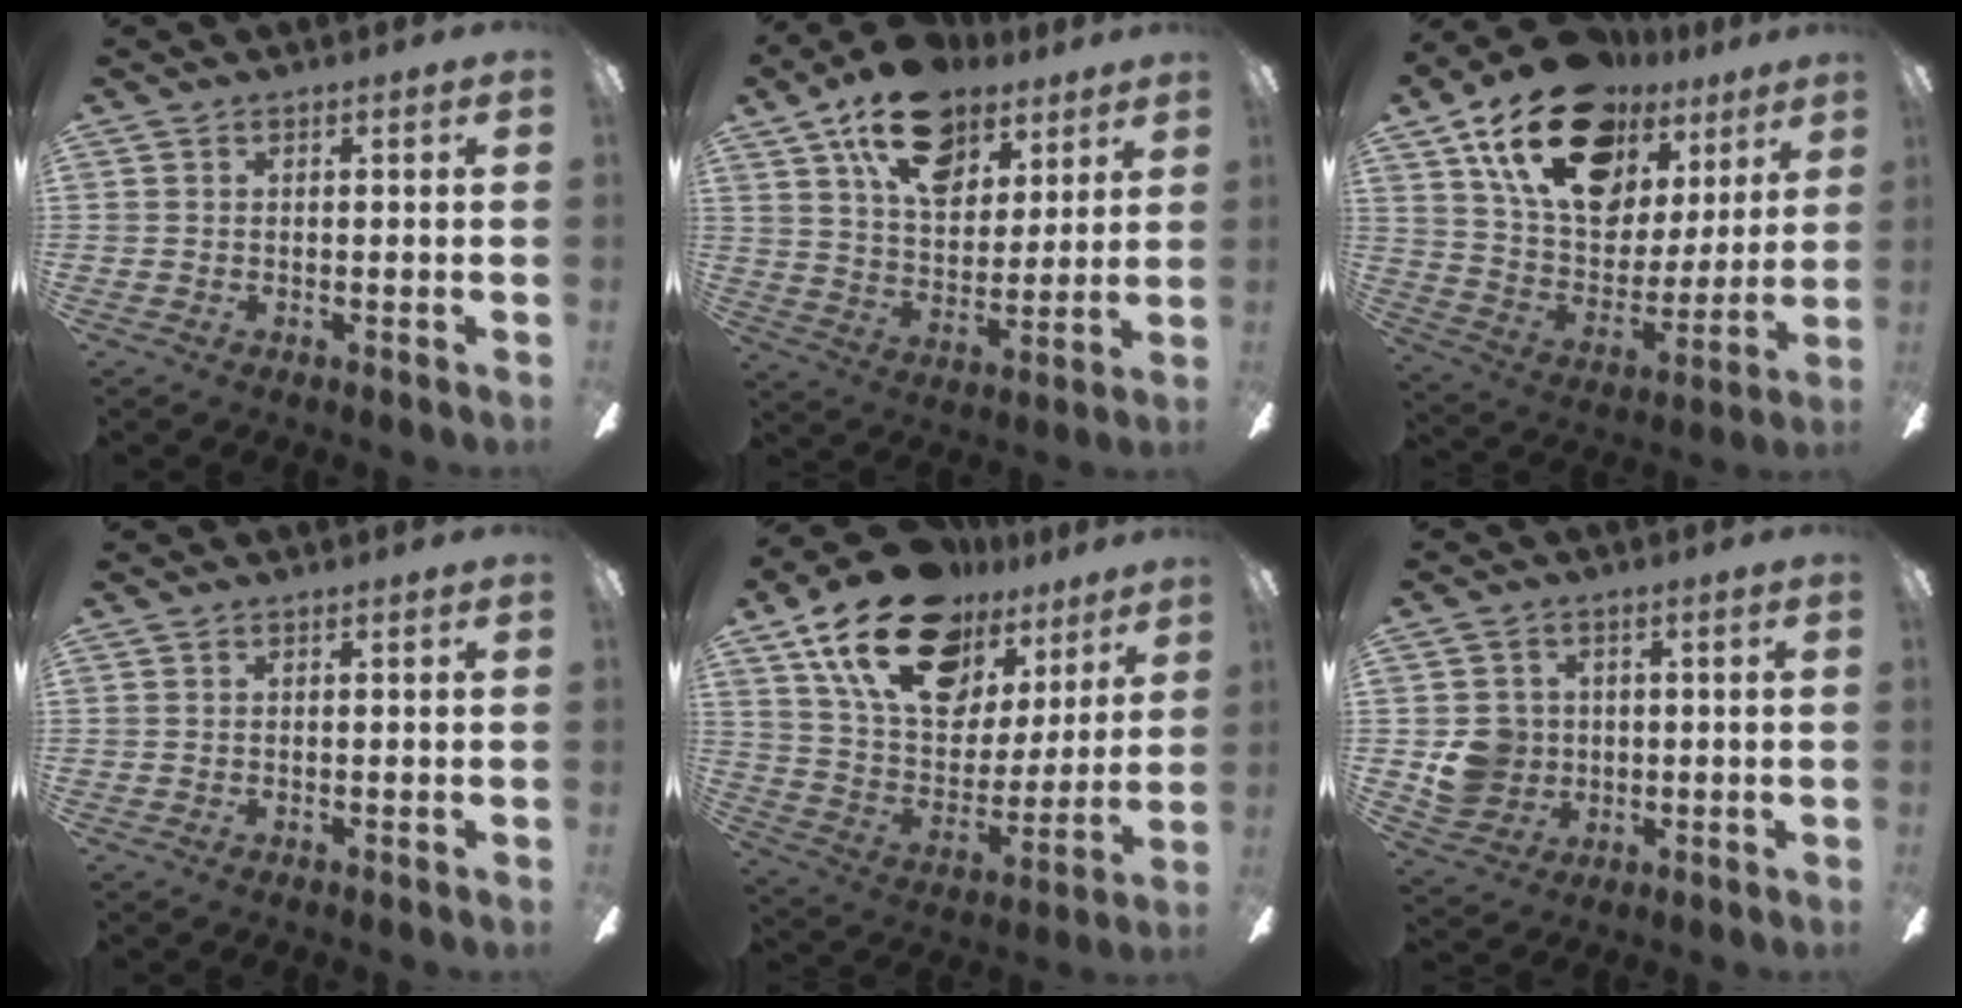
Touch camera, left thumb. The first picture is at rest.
{"total": 19.1, "force": [11.8, 11.0, 10.4], "torque": [-0.169, -0.047, 0.209]}
{"total": 23.9, "force": [14.6, 13.8, 12.9], "torque": [-0.215, -0.069, 0.263]}
{"total": 0.0}
{"total": 23.6, "force": [14.9, 13.0, 12.9], "torque": [-0.224, -0.075, 0.272]}
{"total": 7.7, "force": [0.0, 7.4, 1.9], "torque": [-0.043, 0.007, 0.007]}